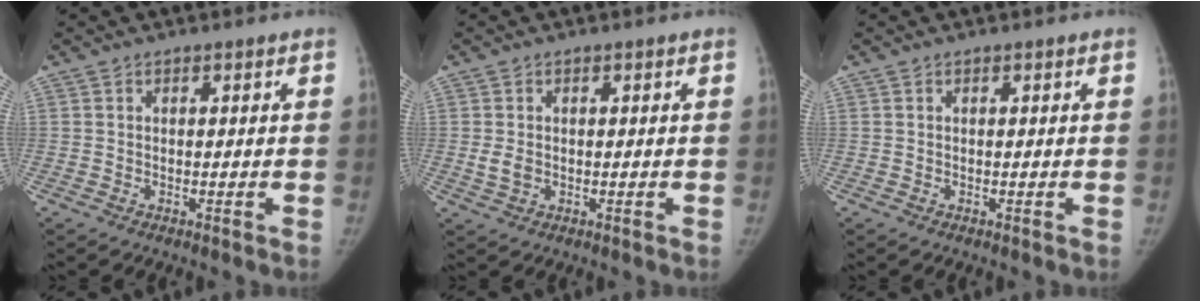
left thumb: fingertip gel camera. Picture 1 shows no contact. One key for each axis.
{"total": 2.3, "fx": -0.1, "fy": 1.8, "fz": 1.5, "tx": -0.023, "ty": -0.002, "tz": 0.000}
{"total": 0.0}